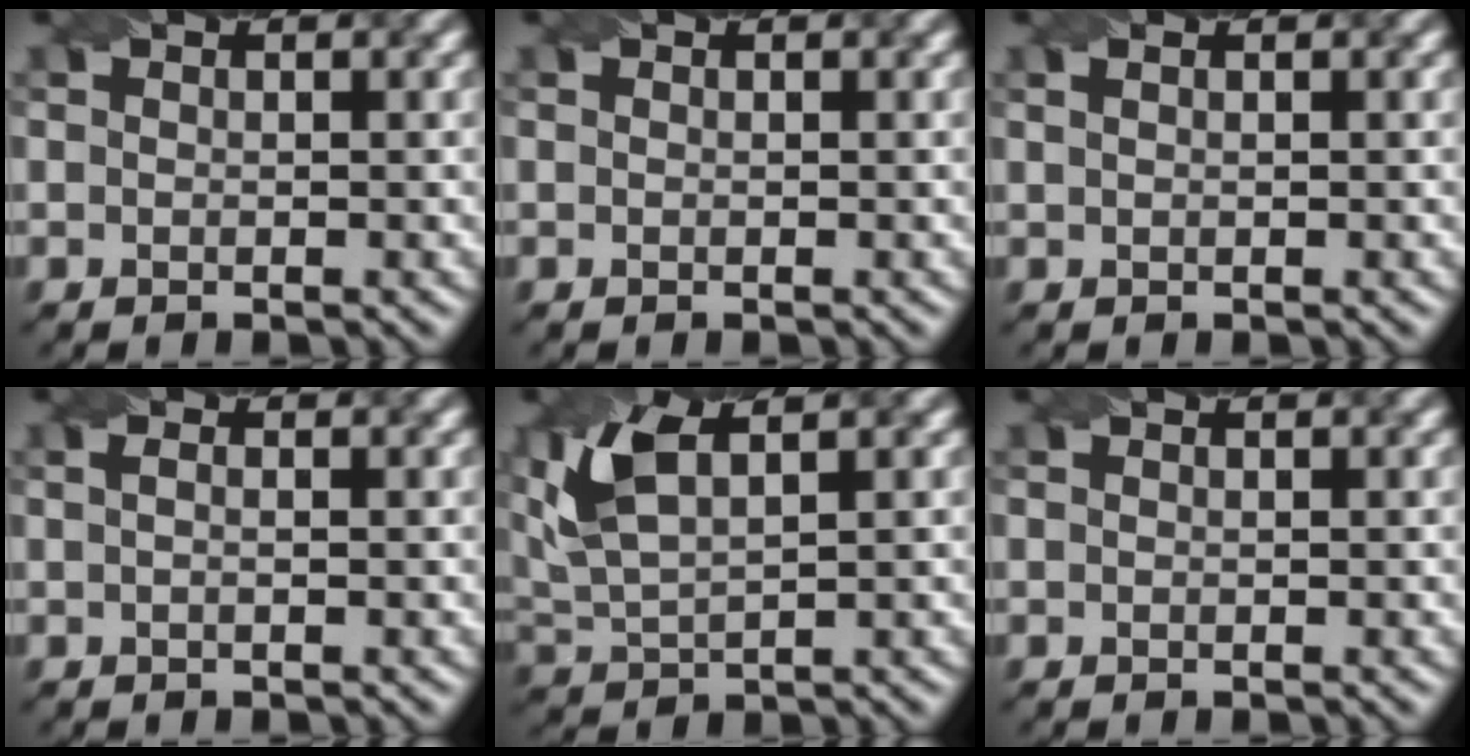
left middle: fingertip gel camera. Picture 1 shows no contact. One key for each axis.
{"total": 0.0}
{"total": 1.3, "fx": 0.8, "fy": 0.6, "fz": 0.9, "tx": -0.011, "ty": 0.000, "tz": 0.001}
{"total": 1.1, "fx": 0.3, "fy": 0.5, "fz": 0.9, "tx": -0.010, "ty": -0.001, "tz": -0.005}
{"total": 5.7, "fx": 2.6, "fy": 2.4, "fz": 4.6, "tx": -0.112, "ty": 0.012, "tz": 0.052}
{"total": 0.0}